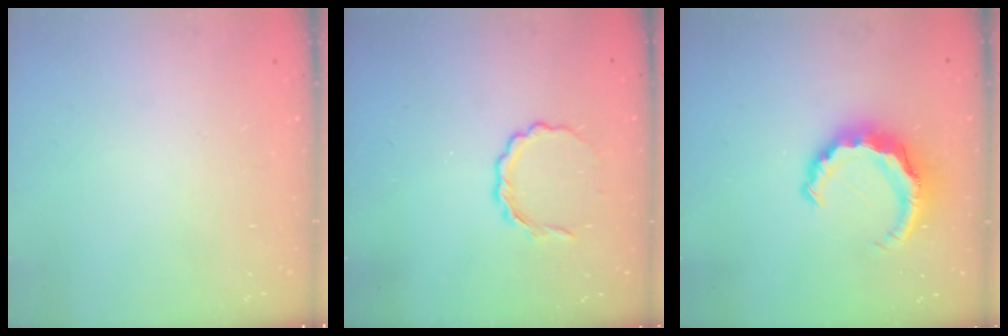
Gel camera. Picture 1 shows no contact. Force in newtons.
{"total": 4.8, "press": 4.6, "slide": 1.2}
{"total": 8.6, "press": 8.5, "slide": 1.1}